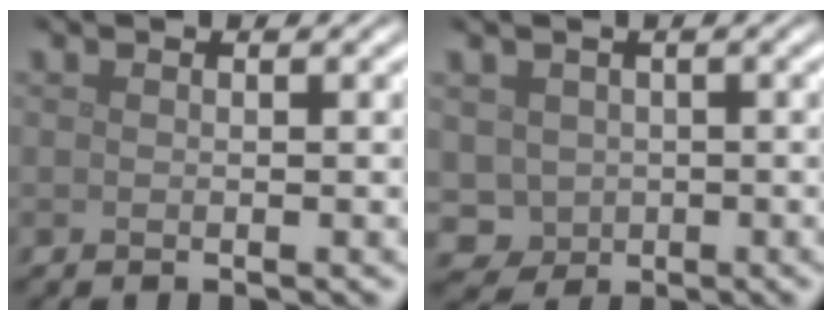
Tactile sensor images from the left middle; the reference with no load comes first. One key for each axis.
{"total": 2.5, "fx": 0.0, "fy": 2.4, "fz": 0.7, "tx": -0.013, "ty": -0.005, "tz": 0.004}